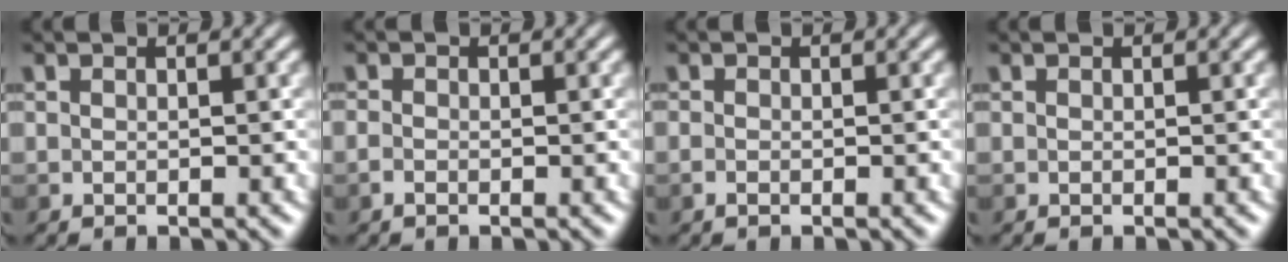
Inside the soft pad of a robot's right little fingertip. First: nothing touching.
{"total": 1.1, "force": [-0.7, 0.6, 0.6], "torque": [-0.015, -0.001, -0.017]}
{"total": 0.8, "force": [-0.6, 0.4, 0.4], "torque": [-0.009, -0.001, -0.013]}
{"total": 0.0}